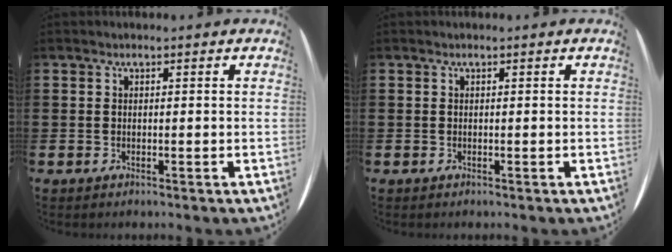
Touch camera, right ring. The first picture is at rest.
{"total": 0.0}